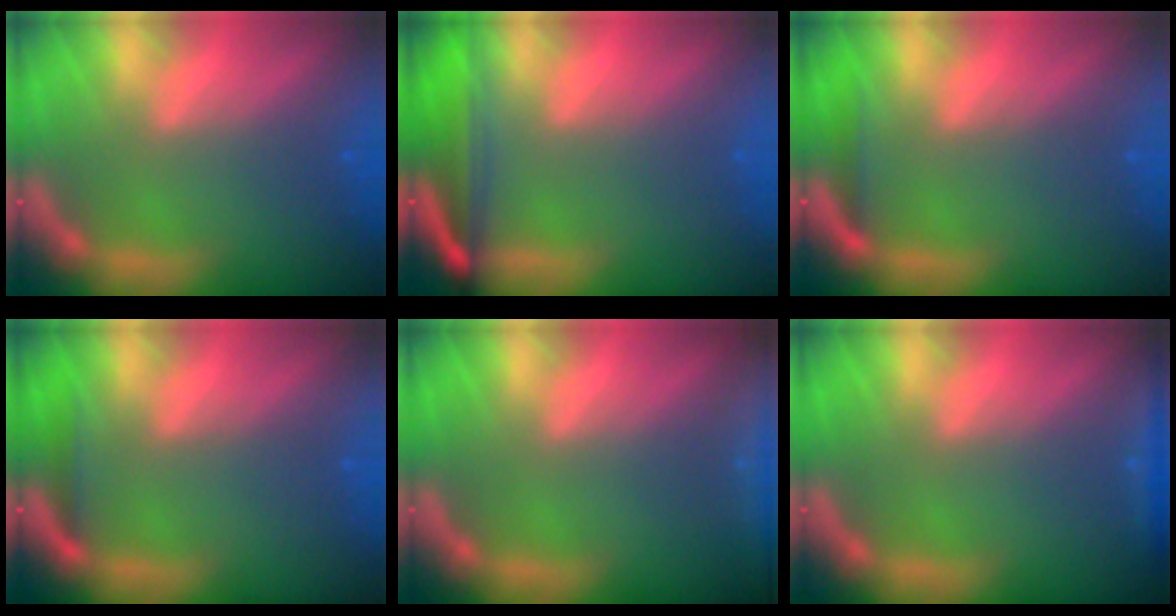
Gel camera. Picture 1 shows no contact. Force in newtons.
{"total": 6.5}
{"total": 1.4}
{"total": 1.4}
{"total": 8.0}
{"total": 1.9}